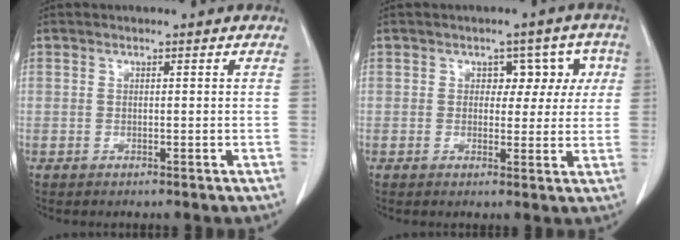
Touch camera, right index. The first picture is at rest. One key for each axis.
{"total": 5.4, "fx": 1.2, "fy": 3.8, "fz": 3.7, "tx": -0.026, "ty": 0.026, "tz": 0.016}